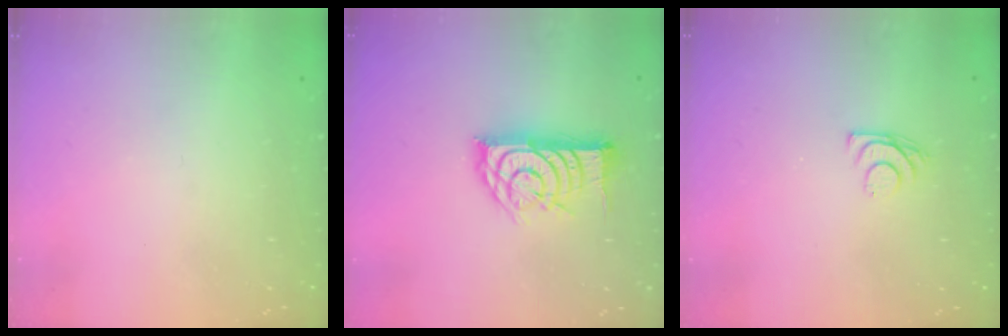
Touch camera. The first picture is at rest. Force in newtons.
{"total": 15.6, "press": 15.6, "slide": 0.3}
{"total": 7.2, "press": 7.2, "slide": 0.6}